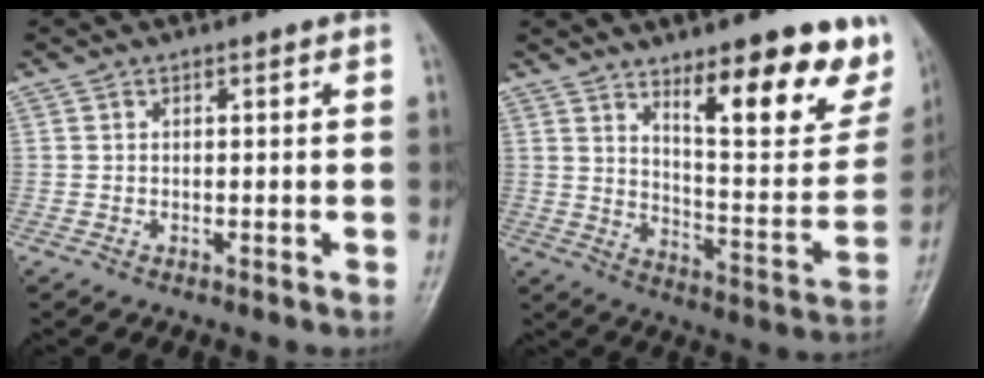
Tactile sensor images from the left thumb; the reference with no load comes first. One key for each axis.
{"total": 19.3, "fx": 12.2, "fy": 6.0, "fz": 13.7, "tx": -0.133, "ty": -0.086, "tz": 0.182}